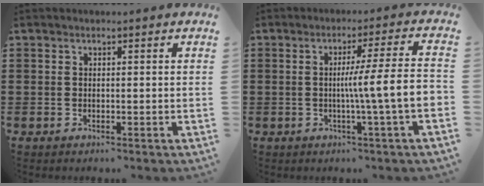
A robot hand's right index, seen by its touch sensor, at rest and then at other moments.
{"total": 8.2, "force": [-1.1, -0.5, 8.1], "torque": [-0.133, -0.012, -0.025]}